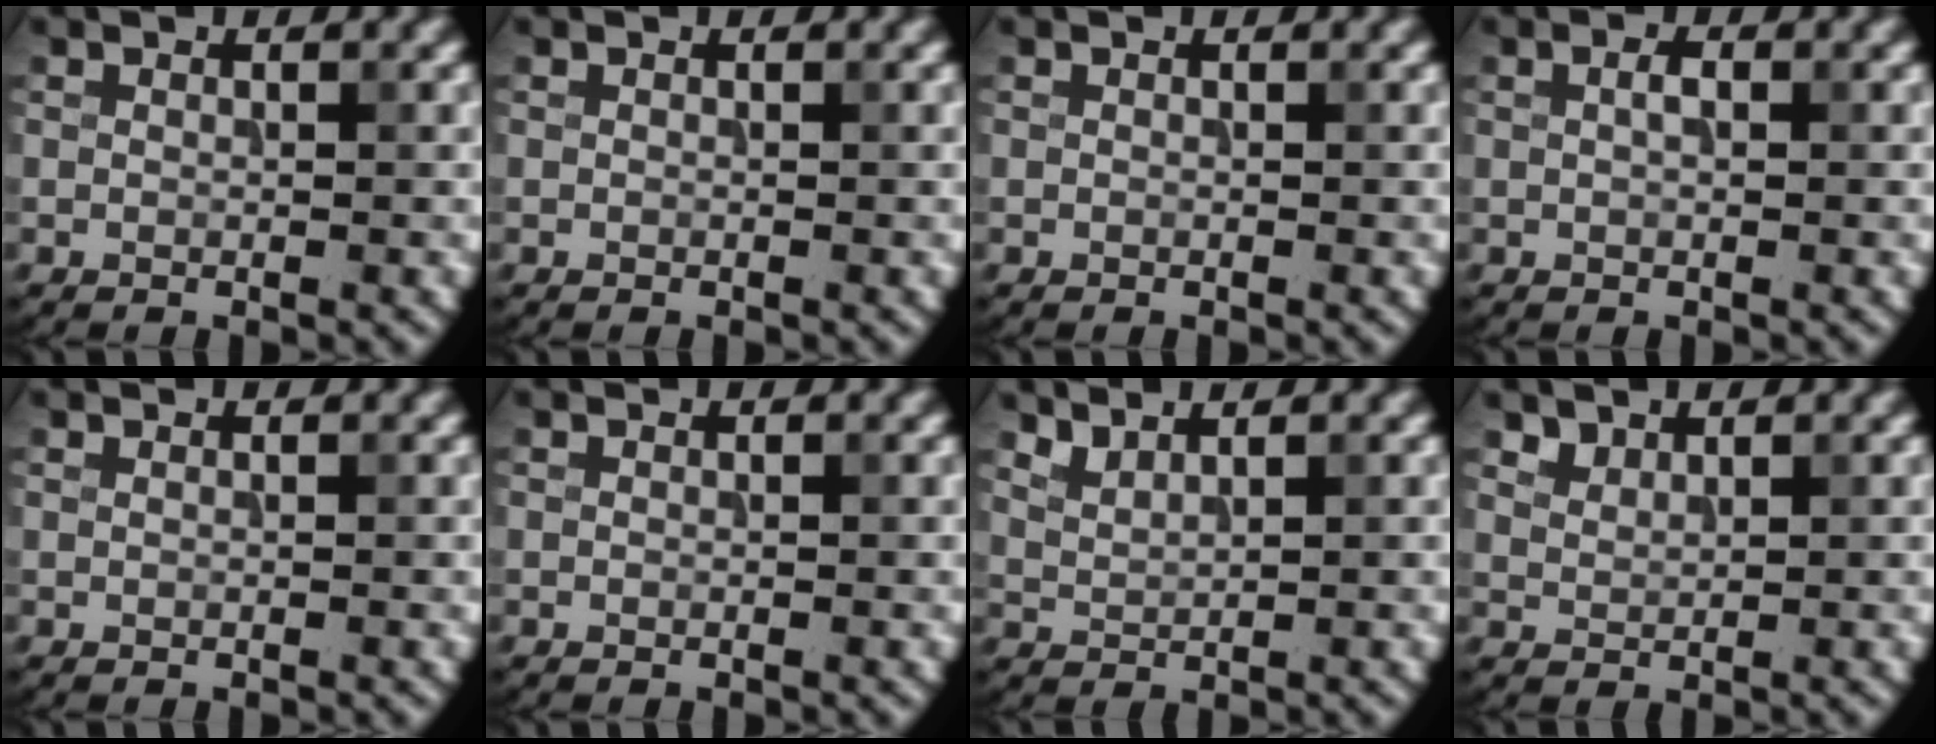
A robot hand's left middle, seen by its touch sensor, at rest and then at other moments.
{"total": 0.0}
{"total": 0.0}
{"total": 0.9, "force": [0.1, 0.3, 0.8], "torque": [-0.017, 0.001, 0.002]}
{"total": 0.0}
{"total": 0.0}
{"total": 1.9, "force": [1.7, 0.3, 0.7], "torque": [-0.018, 0.003, 0.036]}
{"total": 1.4, "force": [1.2, 0.5, 0.3], "torque": [-0.010, -0.002, 0.033]}